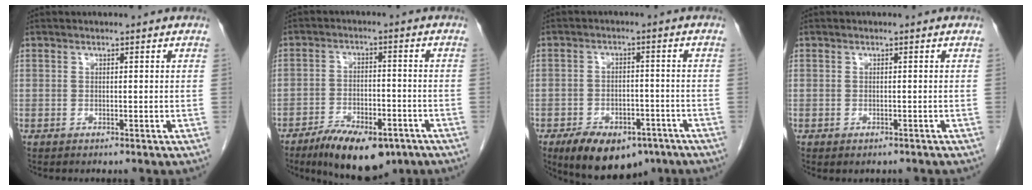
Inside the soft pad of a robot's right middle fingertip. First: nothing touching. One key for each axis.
{"total": 12.0, "fx": -8.4, "fy": 4.7, "fz": 7.3, "tx": -0.109, "ty": -0.005, "tz": -0.131}
{"total": 12.2, "fx": -8.1, "fy": 6.4, "fz": 6.4, "tx": -0.101, "ty": 0.003, "tz": -0.120}
{"total": 1.2, "fx": -1.0, "fy": 0.6, "fz": 0.4, "tx": -0.007, "ty": -0.001, "tz": -0.011}